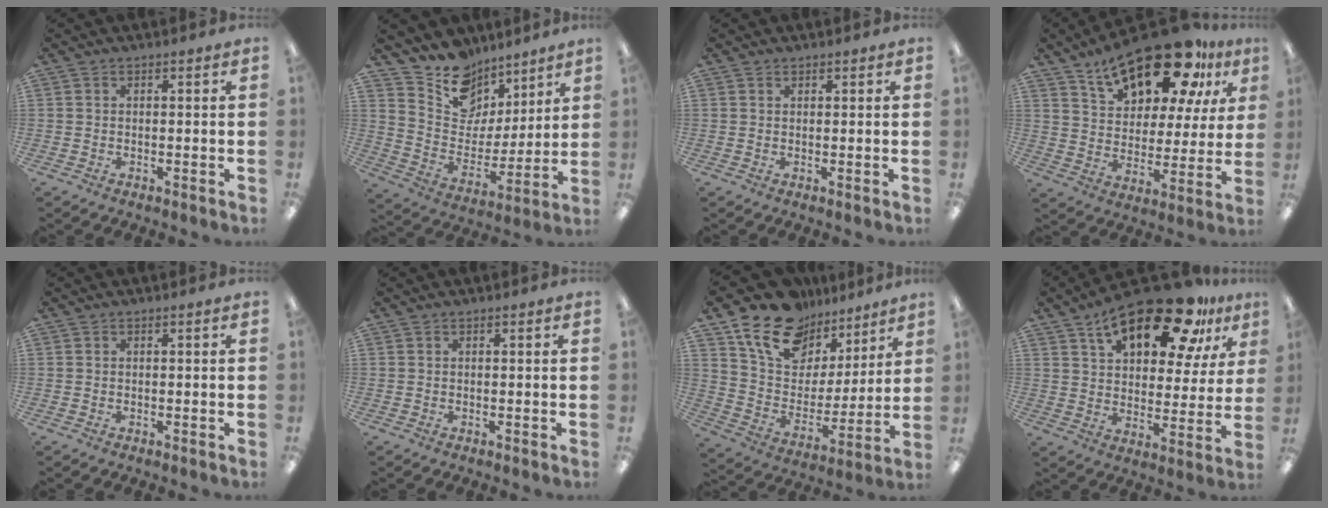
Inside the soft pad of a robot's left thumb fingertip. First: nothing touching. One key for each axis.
{"total": 13.1, "fx": 10.2, "fy": 8.0, "fz": 2.0, "tx": -0.058, "ty": -0.088, "tz": 0.197}
{"total": 0.8, "fx": 0.6, "fy": 0.4, "fz": 0.1, "tx": -0.002, "ty": 0.000, "tz": 0.012}
{"total": 21.0, "fx": 14.8, "fy": 9.1, "fz": 11.7, "tx": -0.193, "ty": -0.082, "tz": 0.253}
{"total": 0.0}
{"total": 0.0}
{"total": 16.5, "fx": 11.9, "fy": 9.9, "fz": 5.7, "tx": -0.122, "ty": -0.077, "tz": 0.220}
{"total": 21.5, "fx": 13.4, "fy": 9.2, "fz": 14.0, "tx": -0.213, "ty": -0.067, "tz": 0.222}